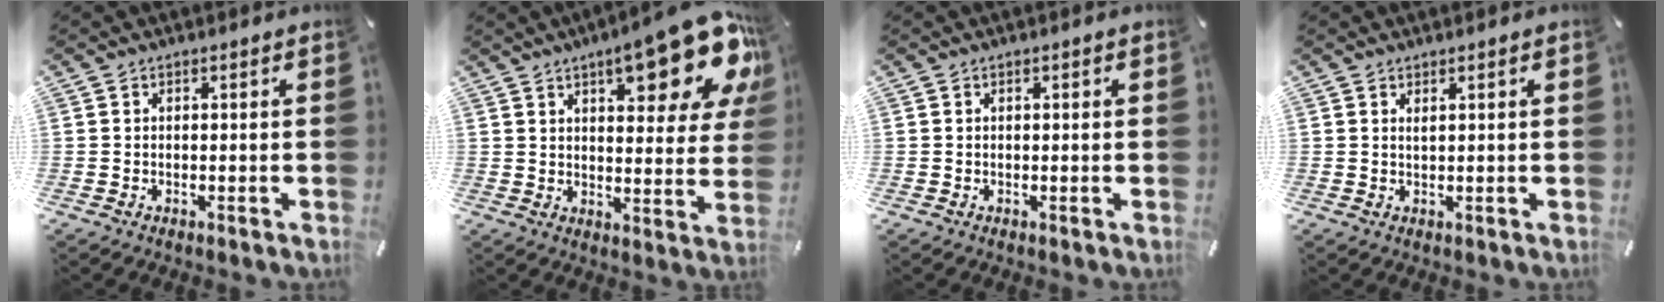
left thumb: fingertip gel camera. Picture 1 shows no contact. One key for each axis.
{"total": 20.1, "fx": 11.3, "fy": 7.2, "fz": 14.9, "tx": -0.195, "ty": -0.065, "tz": 0.180}
{"total": 0.0}
{"total": 1.0, "fx": 0.6, "fy": 0.1, "fz": 0.7, "tx": -0.015, "ty": -0.001, "tz": 0.012}